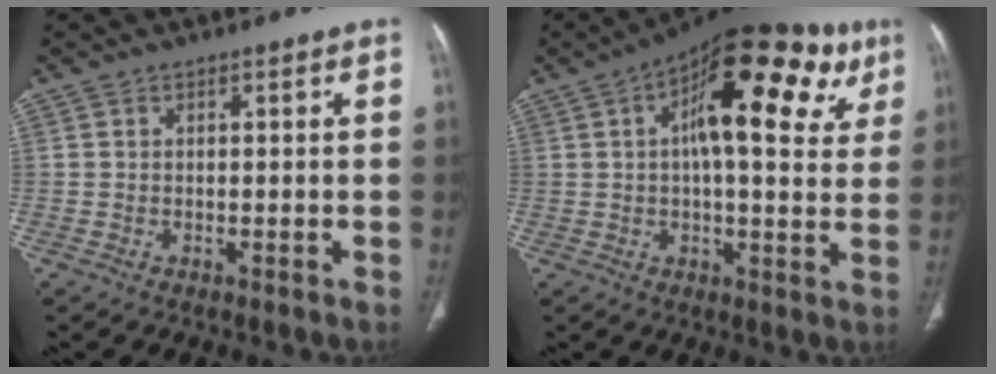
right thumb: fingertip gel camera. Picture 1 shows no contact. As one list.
[{"total": 23.3, "force": [8.3, 9.8, 19.5], "torque": [-0.250, 0.014, 0.110]}]